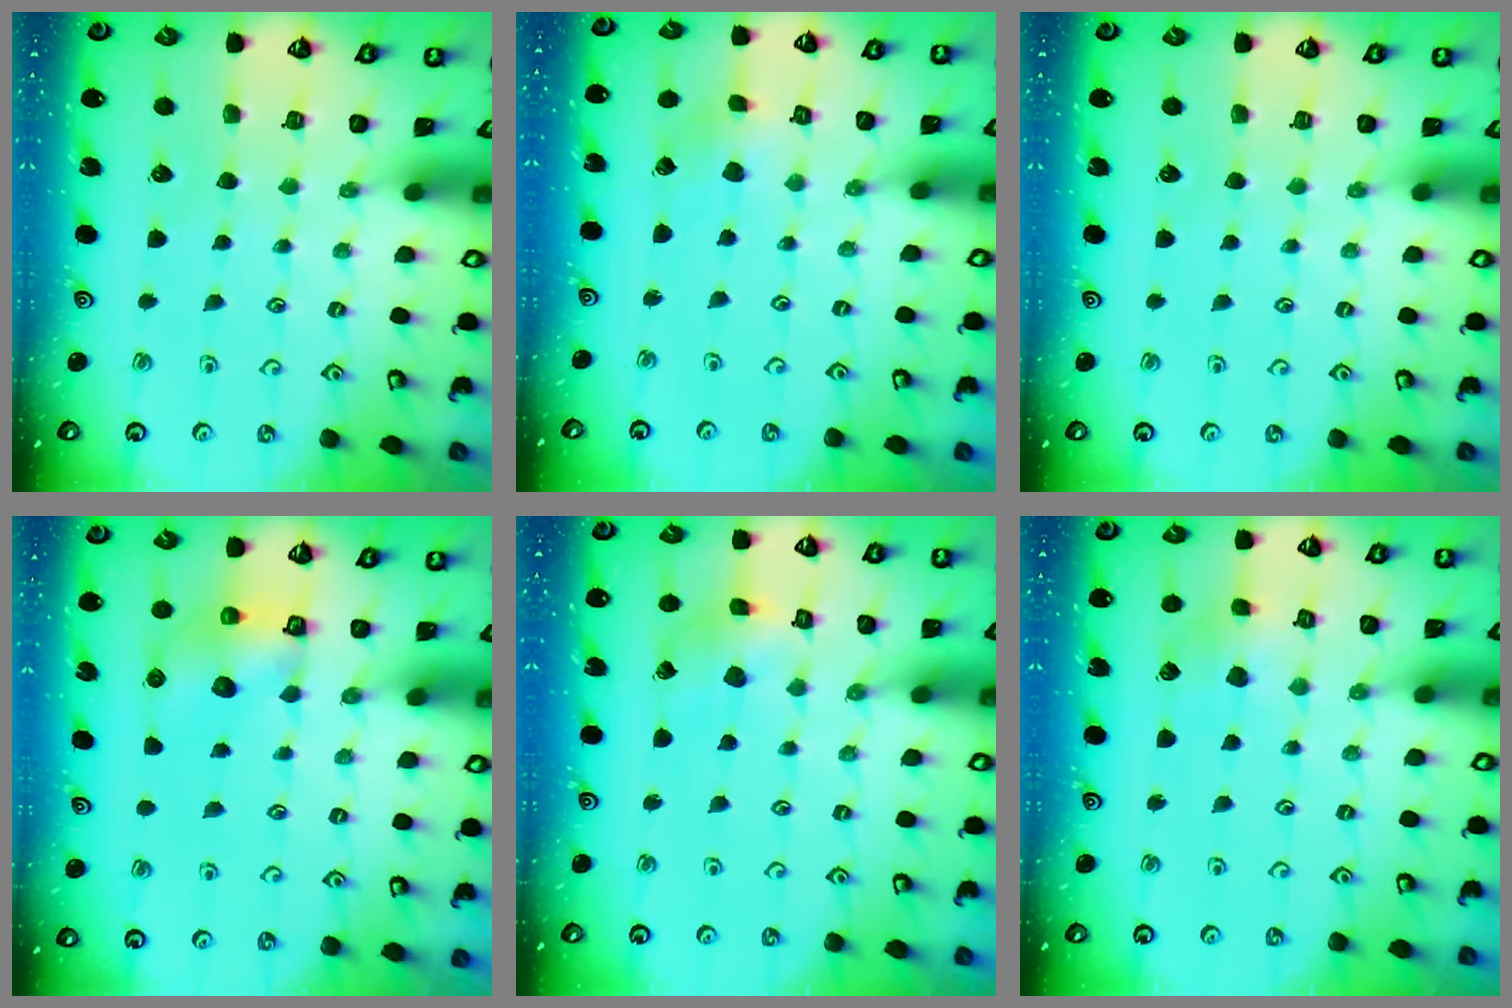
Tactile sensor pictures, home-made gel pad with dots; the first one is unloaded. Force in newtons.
{"total": 1.6, "press": 1.6, "slide": 0.2}
{"total": 0.0}
{"total": 6.2, "press": 6.2, "slide": 0.2}
{"total": 4.1, "press": 4.1, "slide": 0.5}
{"total": 5.4, "press": 5.4, "slide": 0.6}